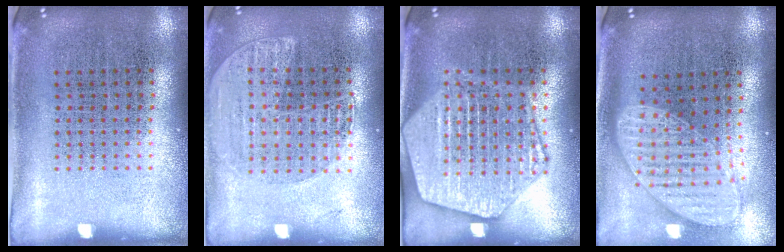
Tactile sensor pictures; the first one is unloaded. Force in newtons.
{"total": 1.3, "press": 1.3, "slide": 0.2}
{"total": 3.8, "press": 3.8, "slide": 0.4}
{"total": 1.9, "press": 1.5, "slide": 1.1}